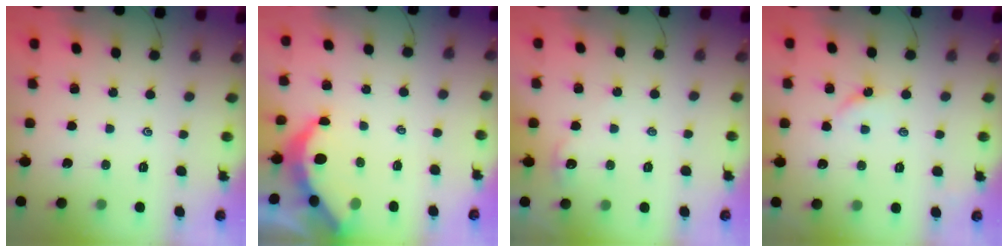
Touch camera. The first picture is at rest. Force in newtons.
{"total": 5.4, "press": 5.4, "slide": 0.4}
{"total": 2.6, "press": 2.6, "slide": 0.3}
{"total": 3.7, "press": 3.7, "slide": 0.6}